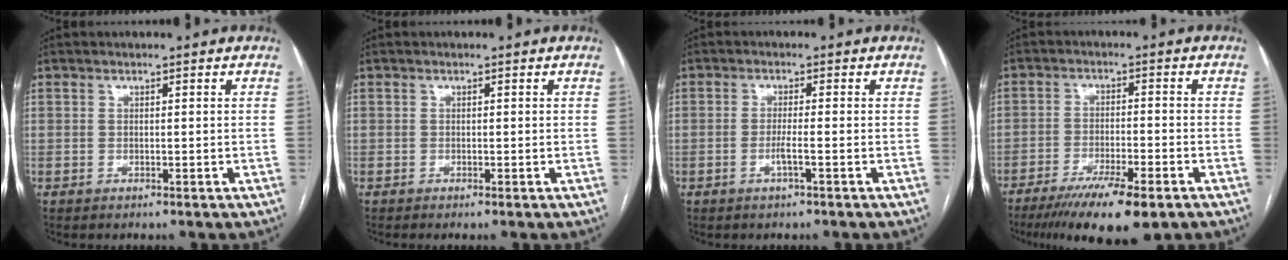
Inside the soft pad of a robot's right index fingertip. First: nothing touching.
{"total": 0.0}
{"total": 2.4, "force": [-0.9, -0.3, 2.2], "torque": [-0.043, -0.003, -0.019]}
{"total": 11.9, "force": [-8.1, 1.9, 8.4], "torque": [-0.136, -0.025, -0.127]}